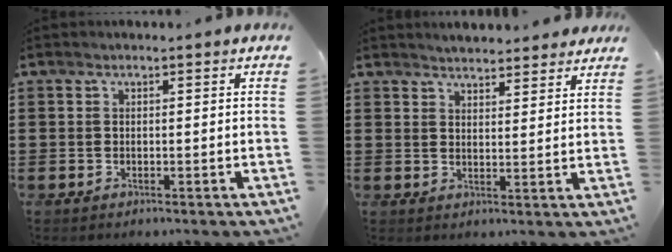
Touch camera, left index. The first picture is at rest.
{"total": 3.2, "force": [3.2, 0.2, 0.1], "torque": [-0.010, -0.009, 0.060]}